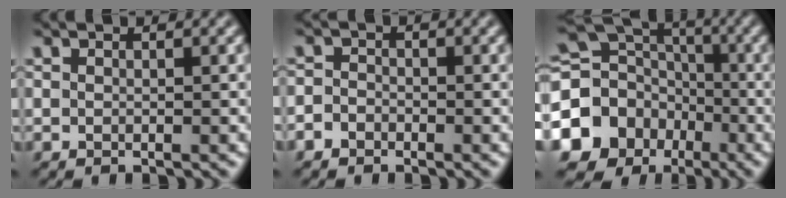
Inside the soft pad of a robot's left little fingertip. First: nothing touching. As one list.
[{"total": 3.0, "force": [-1.6, 2.4, 0.6], "torque": [0.013, 0.010, -0.055]}, {"total": 16.3, "force": [-5.8, 14.3, 5.1], "torque": [-0.142, -0.019, -0.121]}]